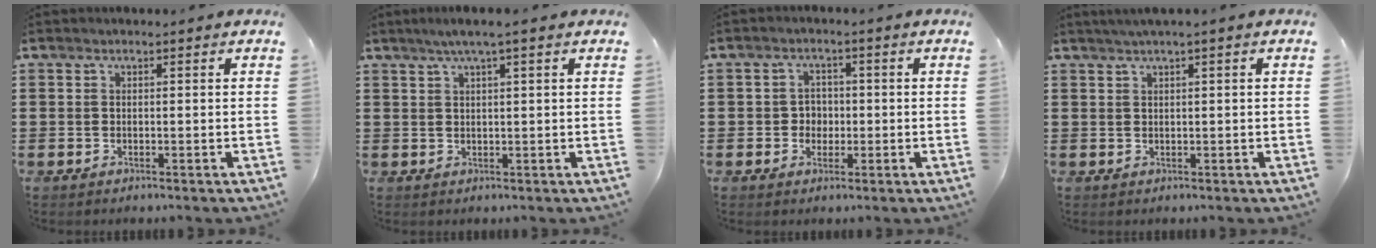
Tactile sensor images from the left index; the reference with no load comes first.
{"total": 2.5, "force": [1.4, -0.2, 2.1], "torque": [-0.041, 0.000, 0.023]}
{"total": 2.9, "force": [-0.4, 2.6, 1.2], "torque": [-0.032, 0.005, -0.012]}
{"total": 1.3, "force": [0.7, -0.2, 1.1], "torque": [-0.018, -0.001, 0.012]}